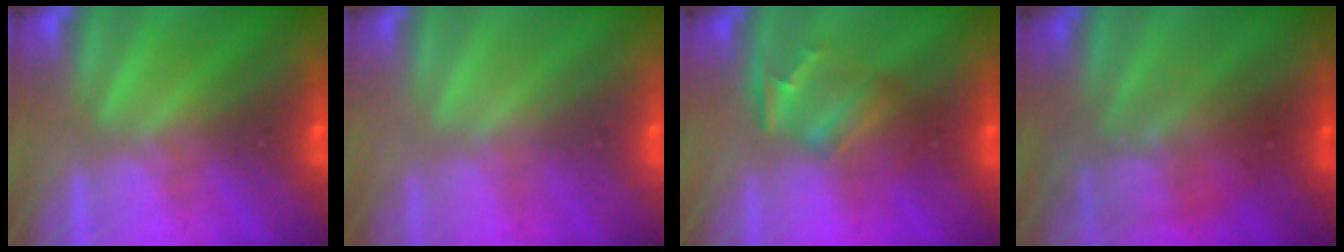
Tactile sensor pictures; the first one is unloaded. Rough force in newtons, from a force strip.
{"total": 4.4}
{"total": 2.5}
{"total": 2.2}